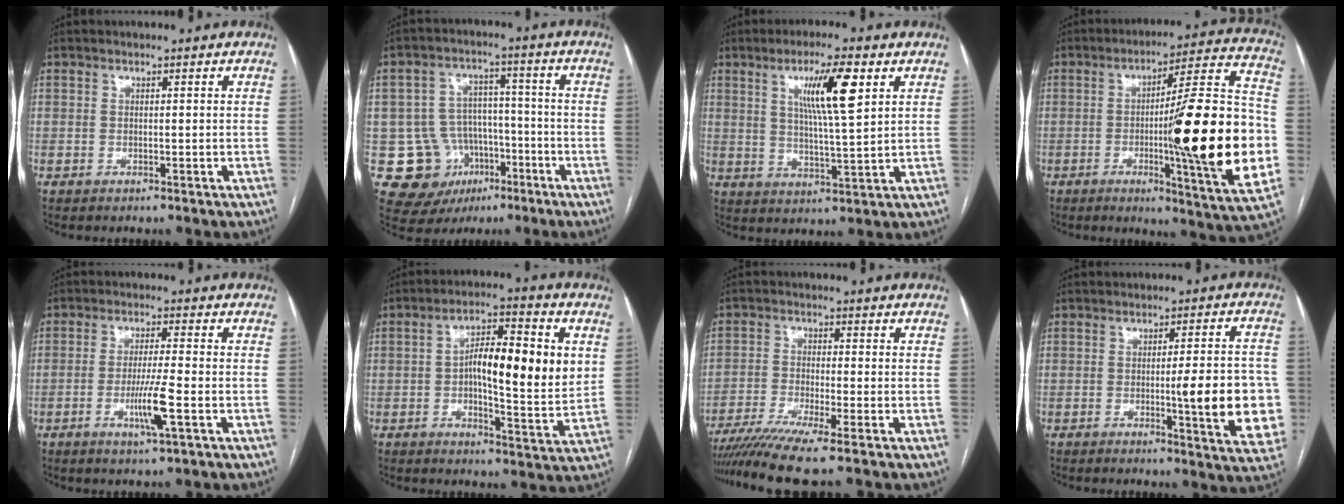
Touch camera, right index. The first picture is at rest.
{"total": 12.0, "force": [-4.4, 10.7, 3.3], "torque": [-0.059, 0.044, -0.053]}
{"total": 9.7, "force": [3.9, 0.6, 8.9], "torque": [-0.157, 0.002, 0.065]}
{"total": 24.8, "force": [-4.0, 0.6, 24.5], "torque": [-0.307, -0.005, -0.060]}
{"total": 6.2, "force": [-2.1, -0.4, 5.9], "torque": [-0.110, -0.014, -0.039]}
{"total": 13.9, "force": [2.0, 3.3, 13.4], "torque": [-0.207, 0.016, 0.025]}
{"total": 8.8, "force": [-6.8, -1.1, 5.6], "torque": [-0.092, -0.024, -0.116]}
{"total": 11.7, "force": [-1.9, 1.8, 11.4], "torque": [-0.125, 0.000, -0.022]}